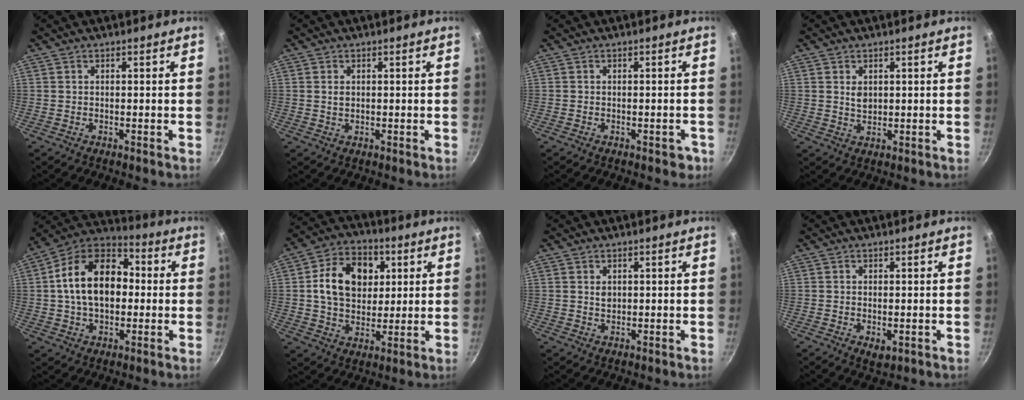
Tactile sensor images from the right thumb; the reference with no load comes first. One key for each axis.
{"total": 1.6, "fx": 0.4, "fy": 1.1, "fz": 1.1, "tx": -0.018, "ty": 0.000, "tz": 0.006}
{"total": 2.2, "fx": -1.1, "fy": 1.3, "fz": 1.4, "tx": -0.005, "ty": 0.014, "tz": -0.005}
{"total": 2.6, "fx": 0.8, "fy": 1.7, "fz": 1.7, "tx": -0.027, "ty": -0.004, "tz": 0.018}
{"total": 18.3, "fx": 1.0, "fy": 12.2, "fz": 13.5, "tx": -0.199, "ty": 0.035, "tz": -0.001}
{"total": 15.4, "fx": 3.5, "fy": 11.5, "fz": 9.7, "tx": -0.130, "ty": 0.006, "tz": 0.049}
{"total": 1.6, "fx": 0.5, "fy": 1.2, "fz": 0.9, "tx": -0.015, "ty": 0.000, "tz": 0.010}
{"total": 2.7, "fx": -0.5, "fy": 1.5, "fz": 2.1, "tx": -0.032, "ty": -0.009, "tz": -0.005}